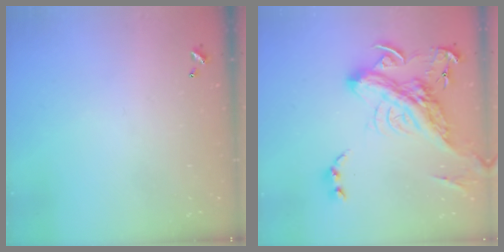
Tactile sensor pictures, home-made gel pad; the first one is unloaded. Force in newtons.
{"total": 12.4, "press": 12.2, "slide": 2.4}